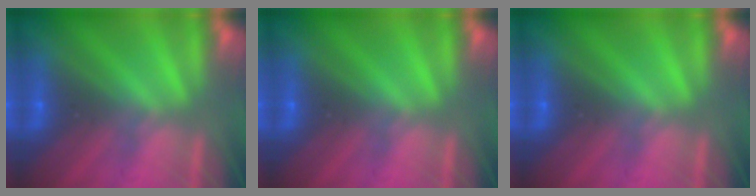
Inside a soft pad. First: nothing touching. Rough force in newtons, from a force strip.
{"total": 0.0}
{"total": 0.0}